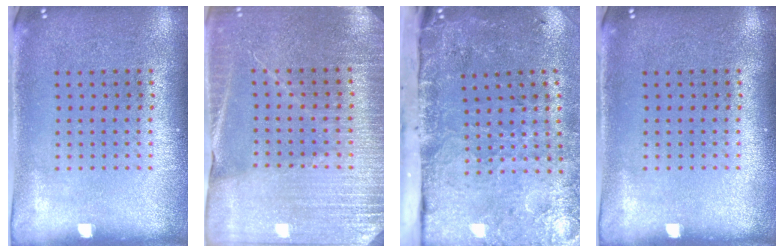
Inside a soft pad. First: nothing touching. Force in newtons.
{"total": 3.3, "press": 3.2, "slide": 0.6}
{"total": 5.0, "press": 3.7, "slide": 3.4}
{"total": 0.0}